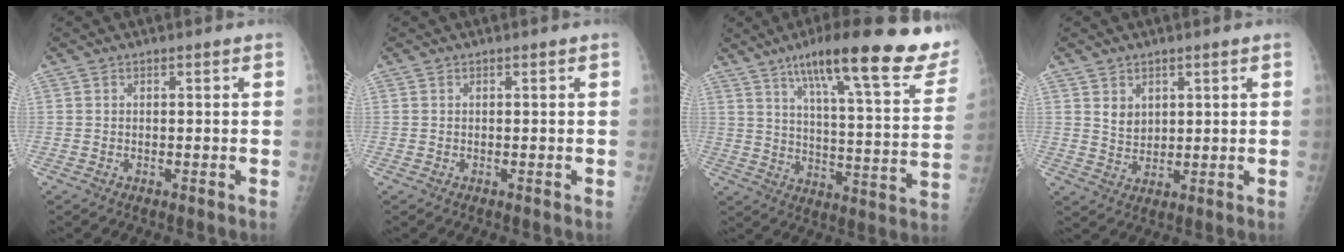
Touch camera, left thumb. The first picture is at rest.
{"total": 0.0}
{"total": 26.4, "force": [17.0, 5.1, 19.5], "torque": [-0.256, -0.045, 0.242]}
{"total": 4.1, "force": [1.9, 3.0, 2.0], "torque": [-0.019, -0.018, 0.044]}